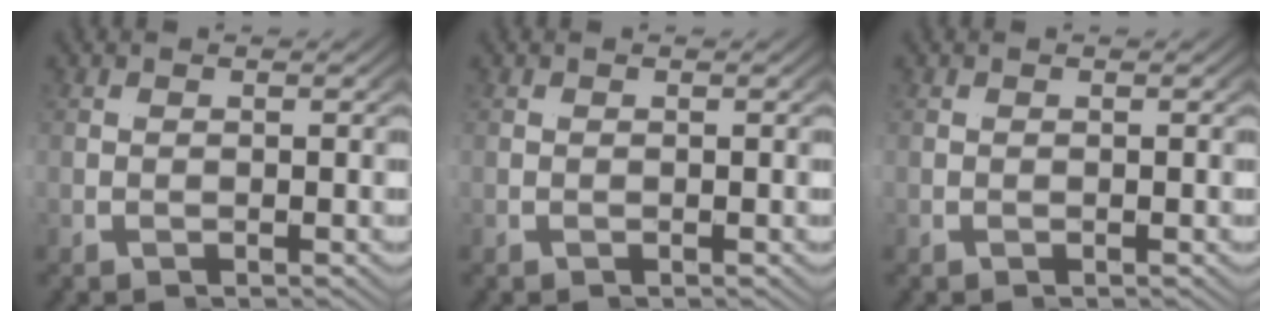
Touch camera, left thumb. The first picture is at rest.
{"total": 0.0}
{"total": 0.0}